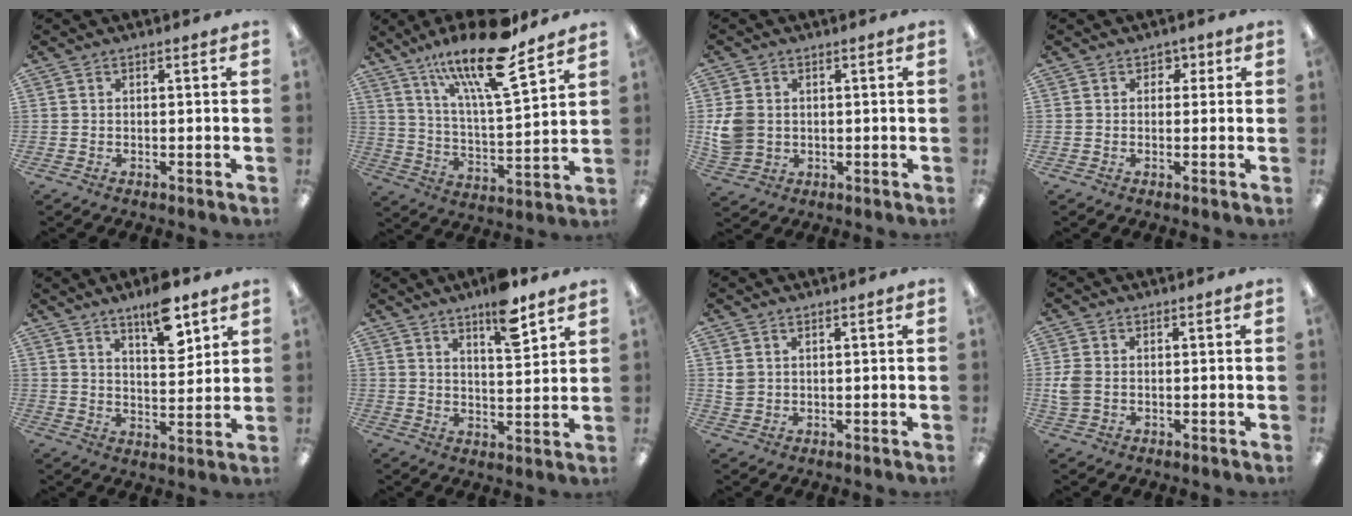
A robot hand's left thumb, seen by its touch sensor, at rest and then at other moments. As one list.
[{"total": 19.3, "force": [13.9, 4.4, 12.7], "torque": [-0.217, -0.084, 0.227]}, {"total": 6.7, "force": [0.4, 5.8, 3.4], "torque": [-0.078, 0.008, 0.011]}, {"total": 2.1, "force": [0.4, 1.9, 0.9], "torque": [-0.008, 0.004, 0.003]}, {"total": 10.0, "force": [7.4, 3.3, 5.9], "torque": [-0.078, -0.047, 0.123]}, {"total": 10.0, "force": [7.2, 2.7, 6.4], "torque": [-0.087, -0.042, 0.118]}, {"total": 2.1, "force": [1.3, 1.5, 0.8], "torque": [-0.018, 0.001, 0.024]}, {"total": 4.0, "force": [0.0, 2.9, 2.7], "torque": [-0.064, 0.003, -0.003]}]